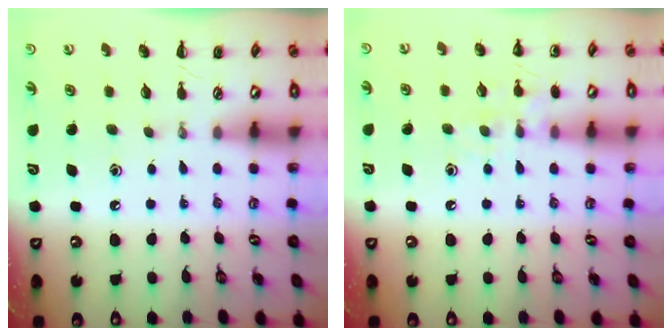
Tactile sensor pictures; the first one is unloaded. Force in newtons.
{"total": 8.0, "press": 8.0, "slide": 0.8}